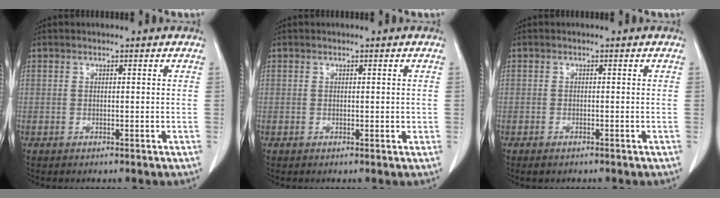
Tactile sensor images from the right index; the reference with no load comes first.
{"total": 1.1, "force": [0.1, 0.6, 1.0], "torque": [-0.014, -0.002, 0.003]}
{"total": 0.9, "force": [-0.6, 0.4, 0.5], "torque": [-0.008, -0.001, -0.002]}